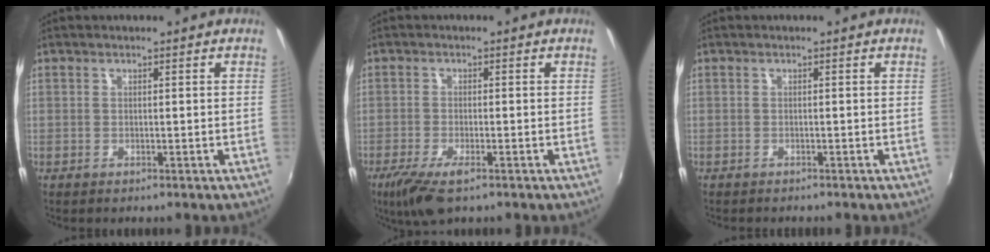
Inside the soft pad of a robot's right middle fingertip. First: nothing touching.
{"total": 6.9, "force": [-4.3, 1.8, 5.1], "torque": [-0.117, -0.023, -0.076]}
{"total": 1.0, "force": [-1.0, 0.2, 0.2], "torque": [-0.007, -0.006, -0.016]}